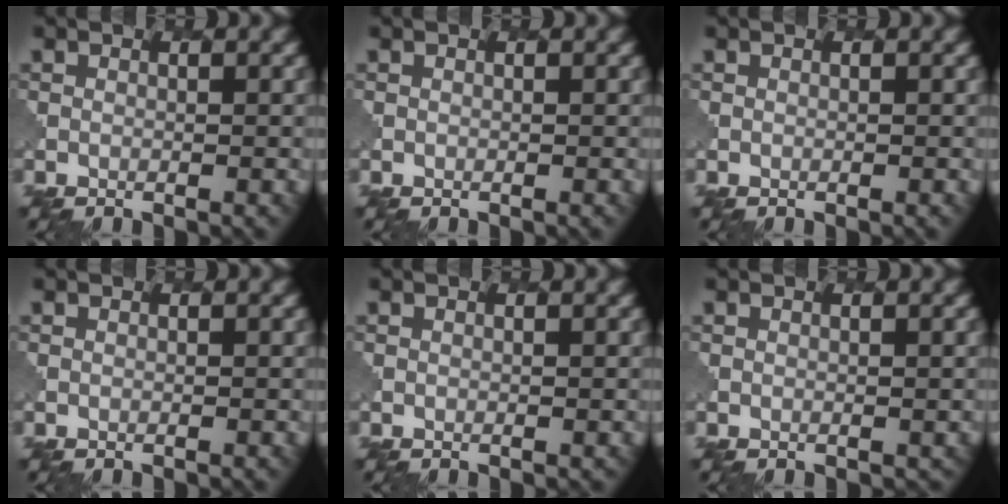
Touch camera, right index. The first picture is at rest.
{"total": 0.0}
{"total": 0.0}
{"total": 0.0}
{"total": 0.0}
{"total": 1.0, "force": [0.4, -0.3, -0.9], "torque": [0.005, -0.002, 0.002]}